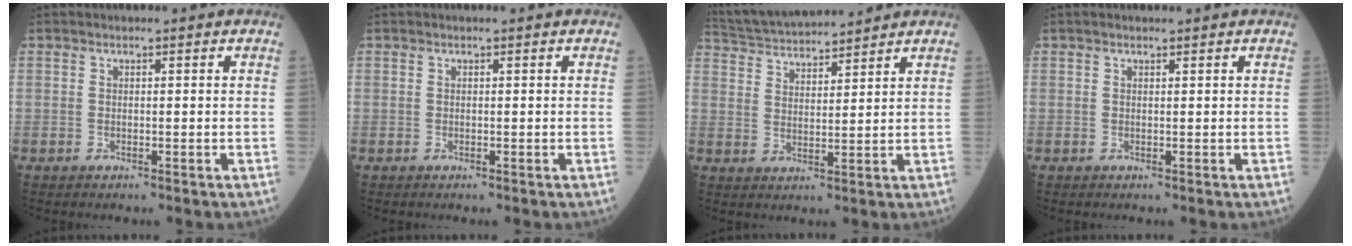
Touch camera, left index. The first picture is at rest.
{"total": 0.0}
{"total": 11.6, "force": [11.1, 0.9, 3.4], "torque": [-0.077, 0.024, 0.192]}
{"total": 0.6, "force": [0.5, 0.2, 0.3], "torque": [-0.008, 0.005, 0.006]}